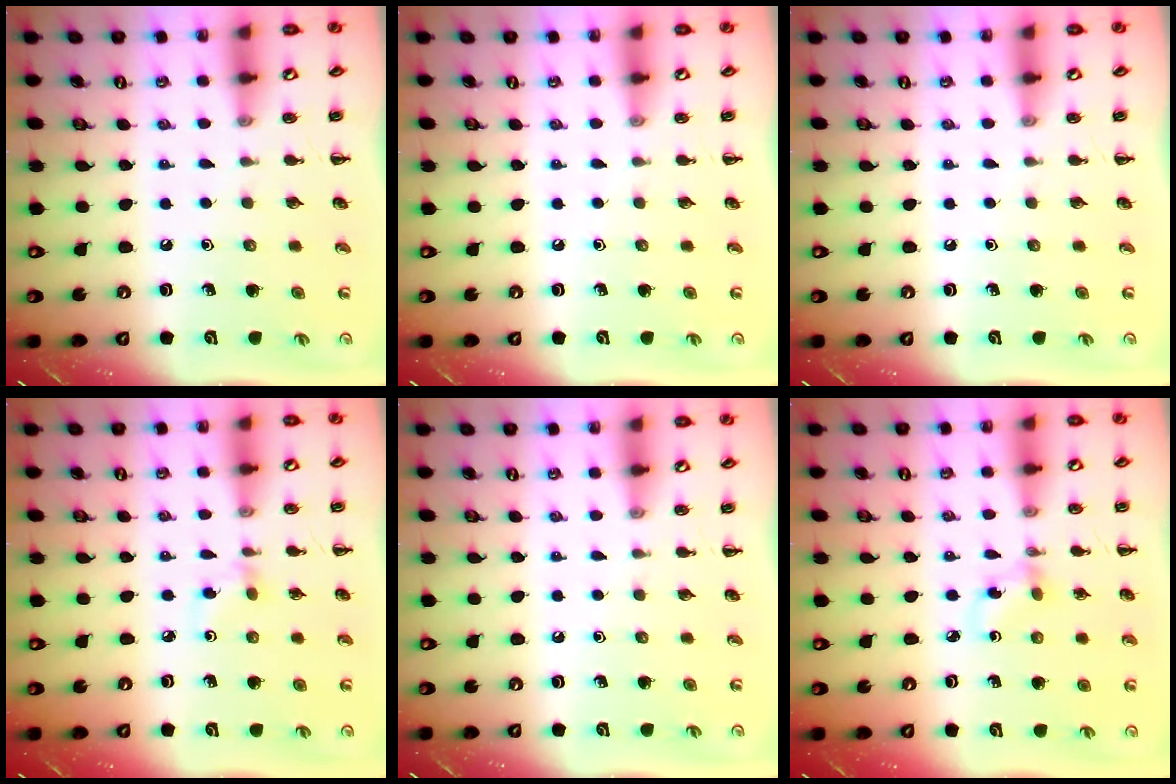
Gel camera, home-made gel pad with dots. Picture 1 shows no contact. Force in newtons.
{"total": 0.0}
{"total": 0.0}
{"total": 2.6, "press": 2.4, "slide": 1.0}
{"total": 0.0}
{"total": 3.3, "press": 3.0, "slide": 1.2}